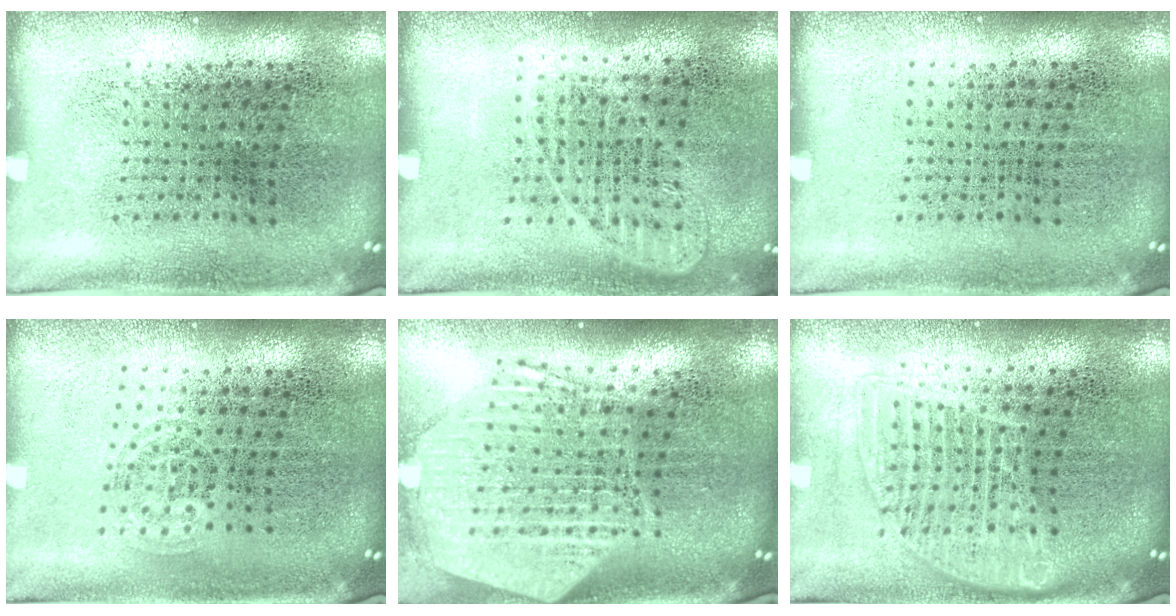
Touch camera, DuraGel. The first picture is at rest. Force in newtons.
{"total": 1.0, "press": 0.9, "slide": 0.3}
{"total": 0.0}
{"total": 1.0, "press": 0.6, "slide": 0.7}
{"total": 2.8, "press": 2.2, "slide": 1.7}
{"total": 1.6, "press": 1.4, "slide": 0.7}